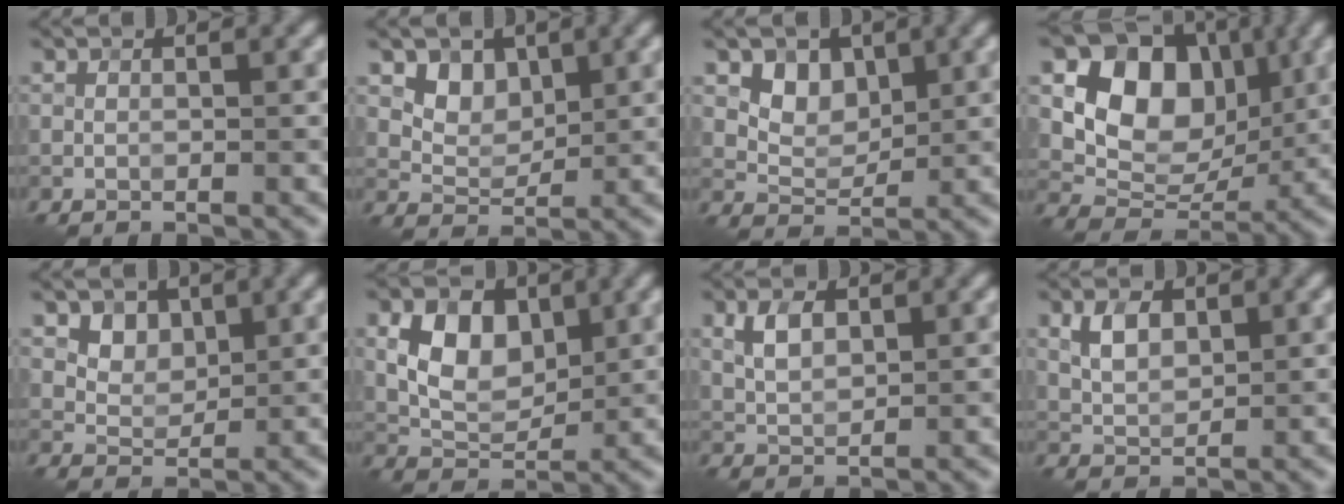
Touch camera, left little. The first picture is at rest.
{"total": 3.2, "force": [1.6, 2.3, 1.4], "torque": [-0.028, -0.022, 0.043]}
{"total": 3.2, "force": [1.5, 2.4, 1.5], "torque": [-0.029, -0.014, 0.033]}
{"total": 9.4, "force": [2.6, 7.1, 5.5], "torque": [-0.072, -0.009, 0.037]}
{"total": 2.6, "force": [1.3, 2.0, 1.1], "torque": [-0.021, -0.019, 0.039]}
{"total": 5.5, "force": [1.5, 3.6, 3.8], "torque": [-0.070, -0.001, 0.025]}
{"total": 2.8, "force": [1.0, 1.7, 2.0], "torque": [-0.042, 0.002, 0.020]}
{"total": 3.0, "force": [1.1, 1.9, 2.1], "torque": [-0.042, 0.002, 0.022]}